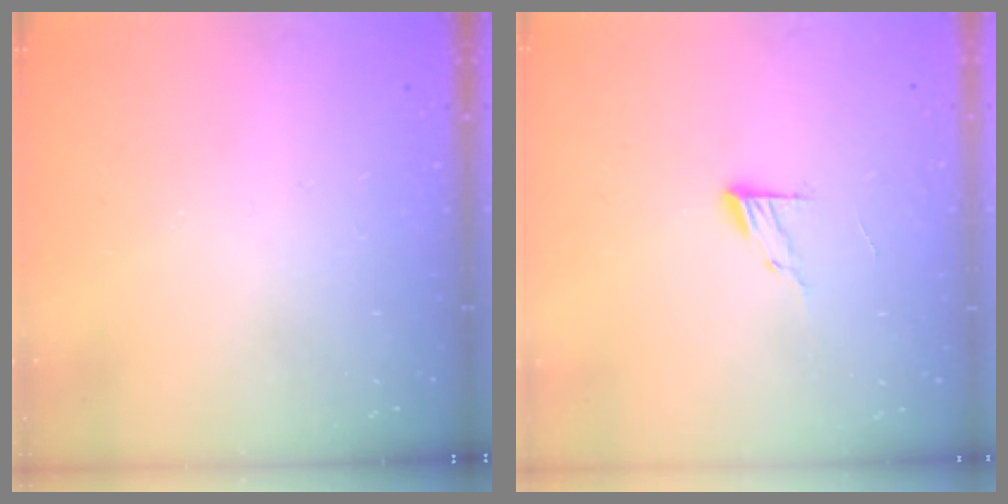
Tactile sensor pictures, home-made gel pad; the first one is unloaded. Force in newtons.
{"total": 7.9, "press": 7.9, "slide": 0.7}